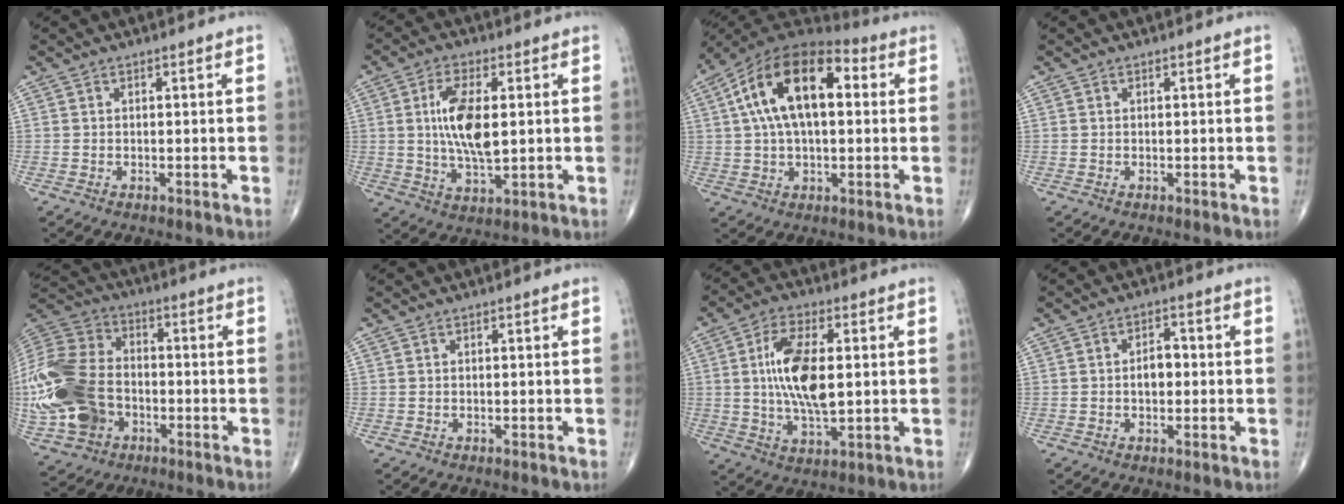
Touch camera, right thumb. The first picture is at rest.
{"total": 11.2, "force": [1.3, 4.8, 10.0], "torque": [-0.189, -0.009, 0.026]}
{"total": 19.2, "force": [4.0, 9.9, 16.0], "torque": [-0.277, 0.030, 0.057]}
{"total": 0.0}
{"total": 24.2, "force": [-5.2, 17.3, 16.0], "torque": [-0.382, 0.017, -0.091]}
{"total": 0.0}
{"total": 13.2, "force": [1.2, 5.8, 11.8], "torque": [-0.223, -0.004, 0.023]}
{"total": 3.9, "force": [-0.3, 2.5, 3.1], "torque": [-0.041, 0.014, -0.008]}